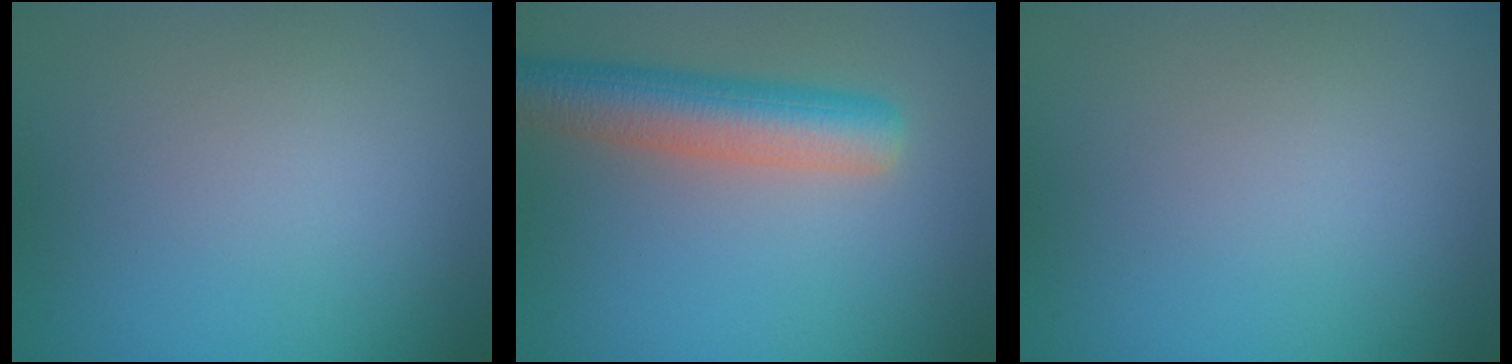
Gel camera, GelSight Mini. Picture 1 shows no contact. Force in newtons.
{"total": 6.0, "press": 6.0, "slide": 0.5}
{"total": 0.0}